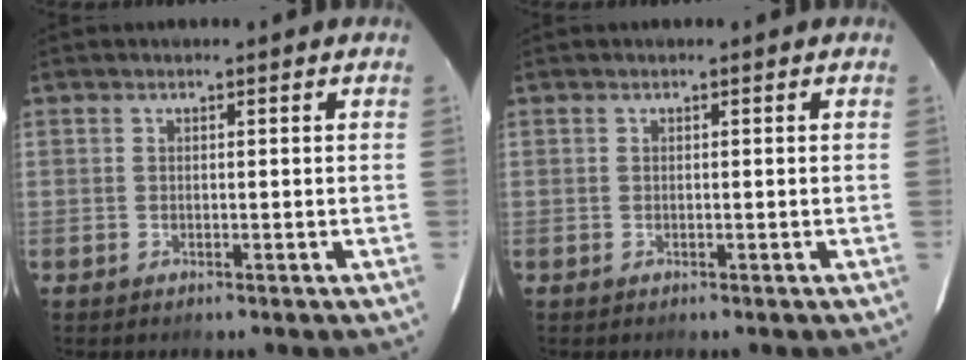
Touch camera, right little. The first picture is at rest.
{"total": 0.0}